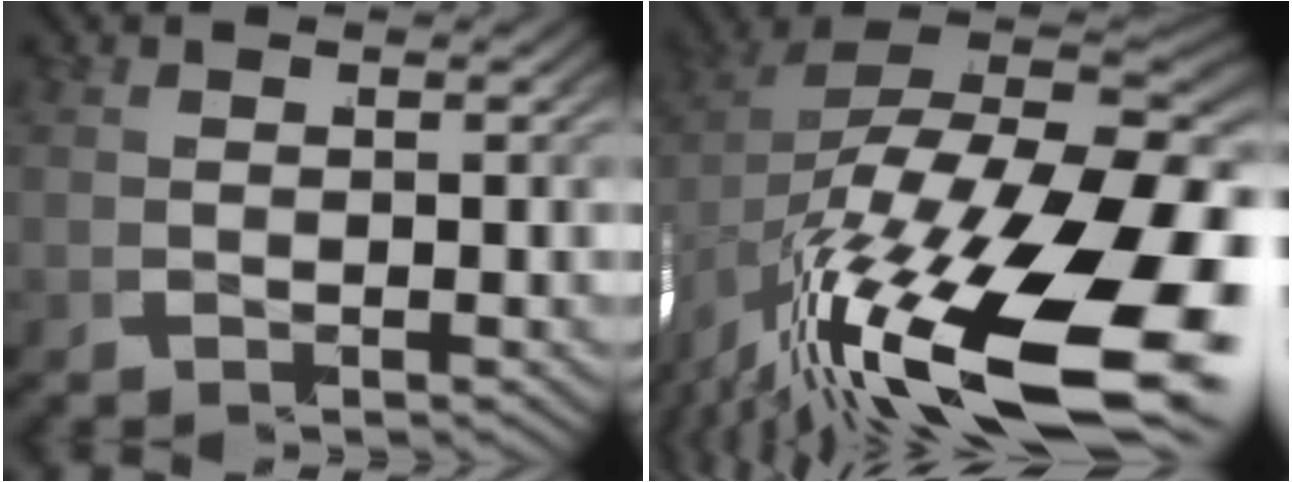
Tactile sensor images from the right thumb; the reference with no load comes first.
{"total": 19.6, "force": [-6.8, 11.1, 14.6], "torque": [-0.255, -0.076, -0.085]}